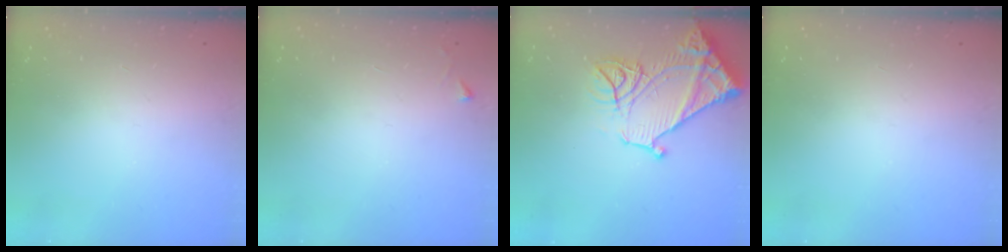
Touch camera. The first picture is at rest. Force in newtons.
{"total": 2.3, "press": 2.3, "slide": 0.4}
{"total": 15.8, "press": 15.7, "slide": 1.5}
{"total": 0.0}